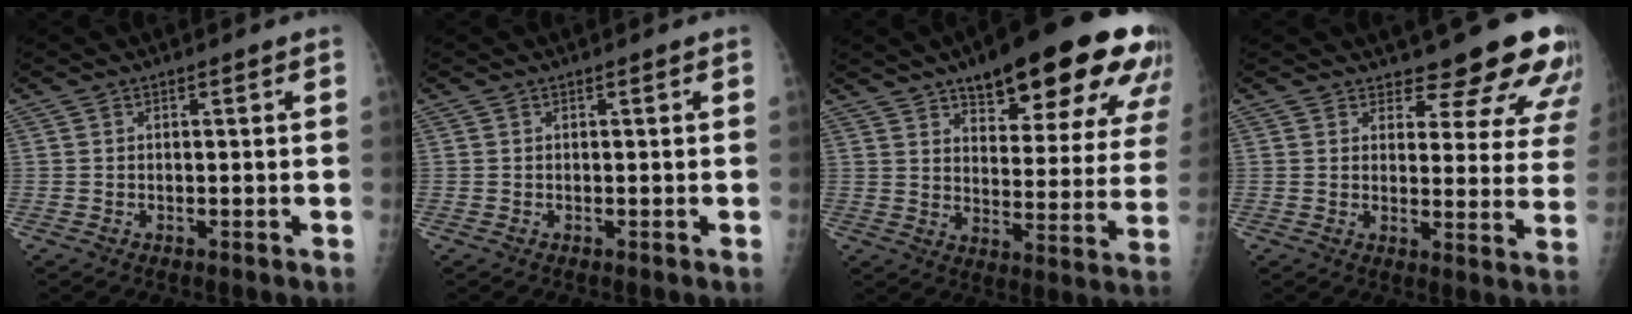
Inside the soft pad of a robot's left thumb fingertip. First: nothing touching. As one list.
[{"total": 0.0}, {"total": 26.0, "force": [16.2, 8.5, 18.6], "torque": [-0.215, -0.042, 0.218]}, {"total": 13.5, "force": [11.9, 4.5, 4.7], "torque": [-0.008, -0.084, 0.124]}]